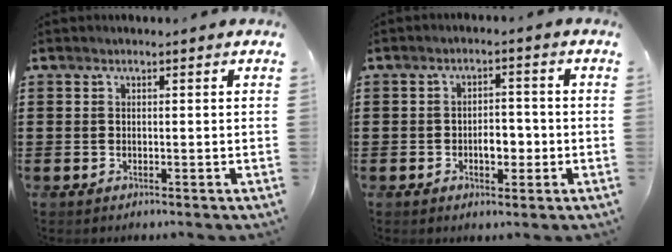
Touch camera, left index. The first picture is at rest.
{"total": 3.8, "force": [-1.2, 2.2, 2.9], "torque": [-0.049, 0.003, -0.025]}